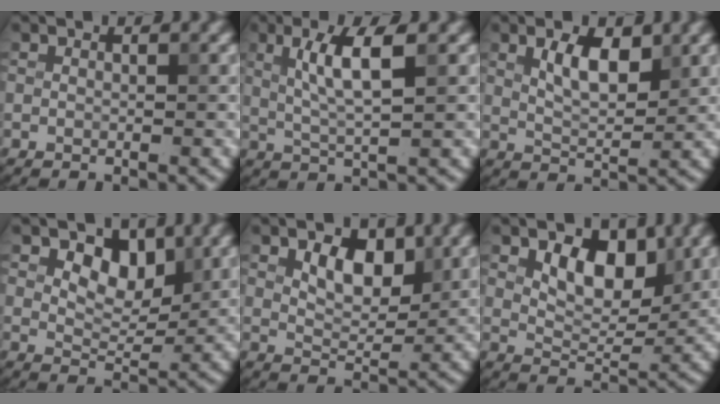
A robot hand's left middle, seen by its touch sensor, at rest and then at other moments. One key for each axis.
{"total": 4.7, "fx": 1.4, "fy": 0.8, "fz": 4.4, "tx": -0.088, "ty": 0.001, "tz": 0.029}
{"total": 3.7, "fx": 1.7, "fy": 1.5, "fz": 2.9, "tx": -0.055, "ty": 0.000, "tz": 0.032}
{"total": 4.1, "fx": 1.9, "fy": 2.5, "fz": 2.6, "tx": -0.041, "ty": -0.005, "tz": 0.024}
{"total": 4.1, "fx": 1.7, "fy": 2.3, "fz": 2.9, "tx": -0.050, "ty": -0.002, "tz": 0.027}
{"total": 5.2, "fx": 2.2, "fy": 3.0, "fz": 3.7, "tx": -0.063, "ty": -0.007, "tz": 0.031}